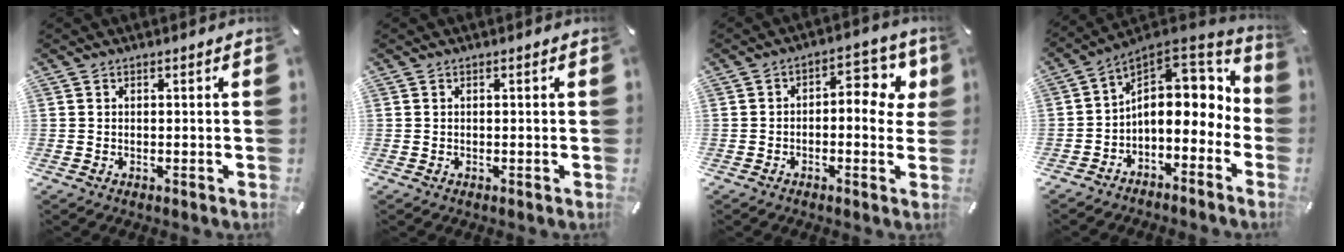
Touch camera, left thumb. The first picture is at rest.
{"total": 0.0}
{"total": 8.3, "force": [1.2, 4.7, 6.8], "torque": [-0.074, -0.019, 0.009]}
{"total": 13.1, "force": [2.1, 9.0, 9.3], "torque": [-0.119, -0.027, 0.037]}